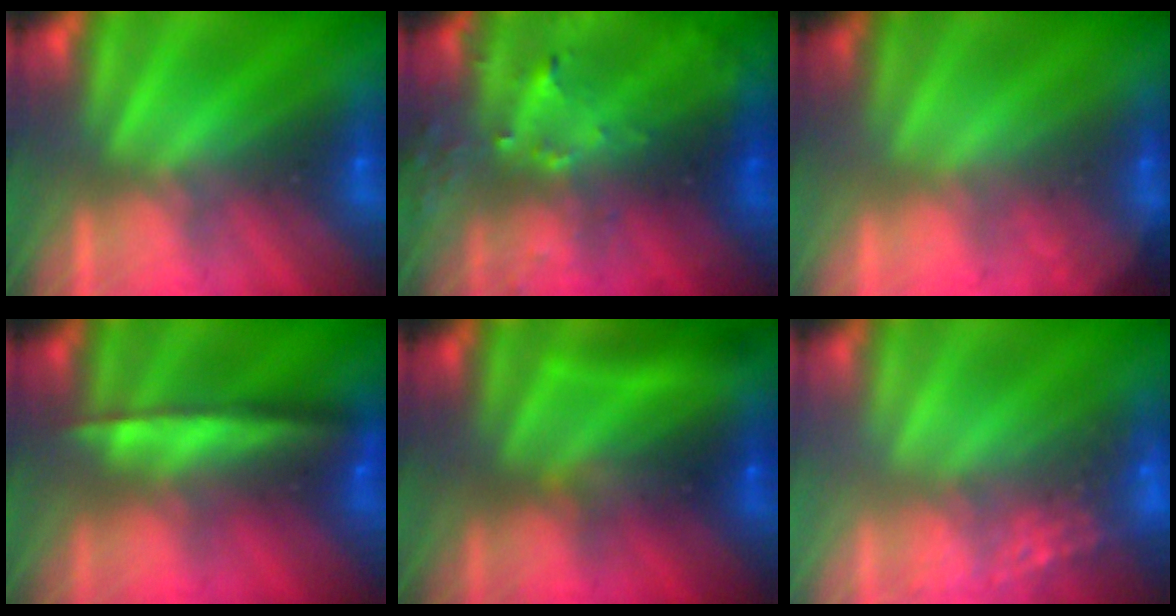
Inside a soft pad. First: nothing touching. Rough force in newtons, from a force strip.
{"total": 9.0}
{"total": 1.9}
{"total": 7.8}
{"total": 6.5}
{"total": 8.1}